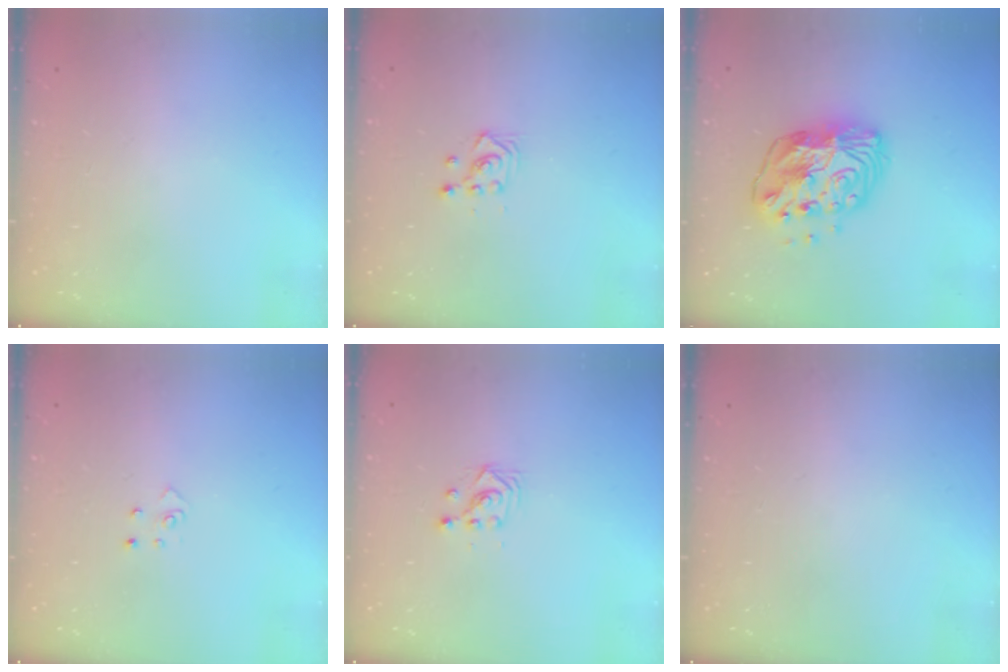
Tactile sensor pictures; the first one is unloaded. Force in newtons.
{"total": 3.0, "press": 3.0, "slide": 0.5}
{"total": 14.1, "press": 14.1, "slide": 1.2}
{"total": 2.6, "press": 2.6, "slide": 0.3}
{"total": 3.0, "press": 3.0, "slide": 0.1}
{"total": 0.0}